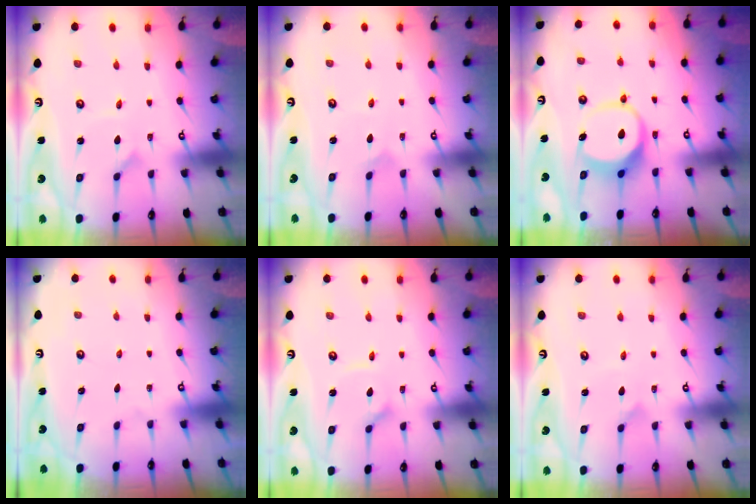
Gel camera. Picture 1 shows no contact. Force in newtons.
{"total": 2.6, "press": 2.6, "slide": 0.2}
{"total": 8.3, "press": 8.2, "slide": 1.0}
{"total": 0.0}
{"total": 4.6, "press": 4.6, "slide": 0.6}
{"total": 2.8, "press": 2.8, "slide": 0.2}